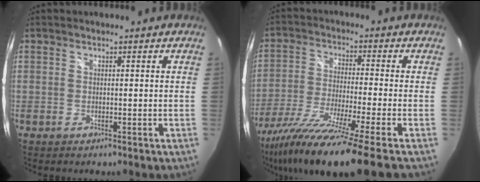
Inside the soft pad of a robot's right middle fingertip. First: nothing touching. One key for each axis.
{"total": 18.3, "fx": -14.7, "fy": -1.9, "fz": 10.8, "tx": -0.214, "ty": -0.062, "tz": -0.255}